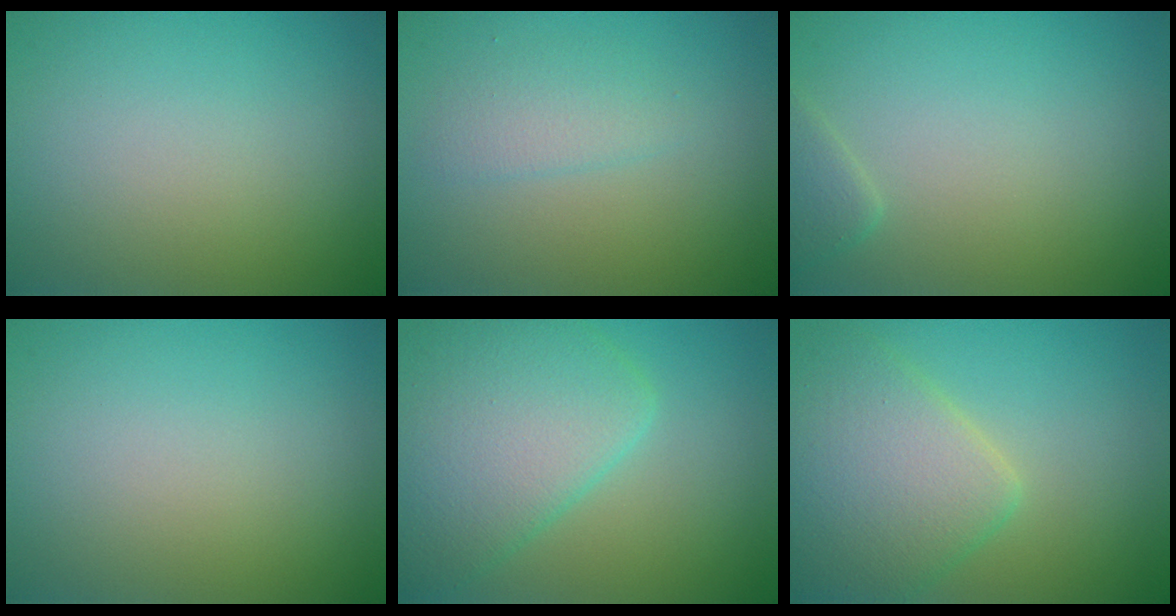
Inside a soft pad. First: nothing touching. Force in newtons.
{"total": 1.8, "press": 1.8, "slide": 0.1}
{"total": 0.9, "press": 0.9, "slide": 0.1}
{"total": 0.0}
{"total": 7.3, "press": 7.3, "slide": 0.3}
{"total": 6.3, "press": 6.3, "slide": 0.3}